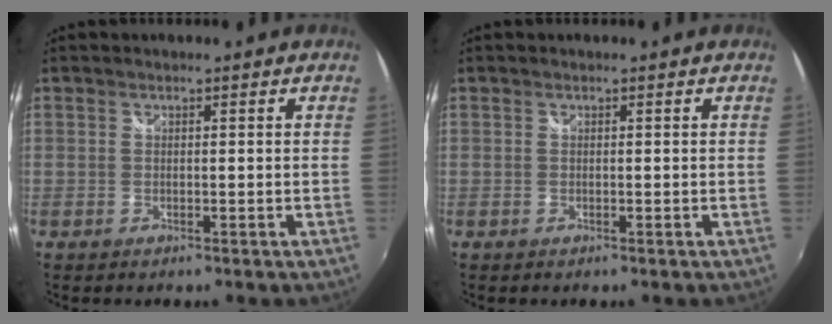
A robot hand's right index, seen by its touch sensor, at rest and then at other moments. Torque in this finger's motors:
{"motor_torque": [-0.03, 0.00, 0.01, 0.01]}